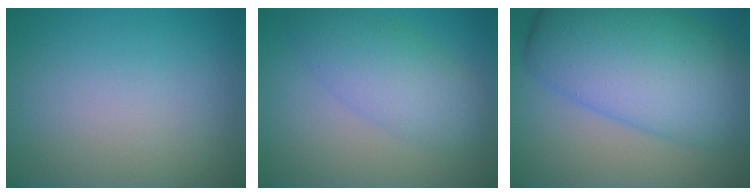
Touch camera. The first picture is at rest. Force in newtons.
{"total": 4.9, "press": 4.9, "slide": 0.1}
{"total": 12.1, "press": 12.1, "slide": 0.1}